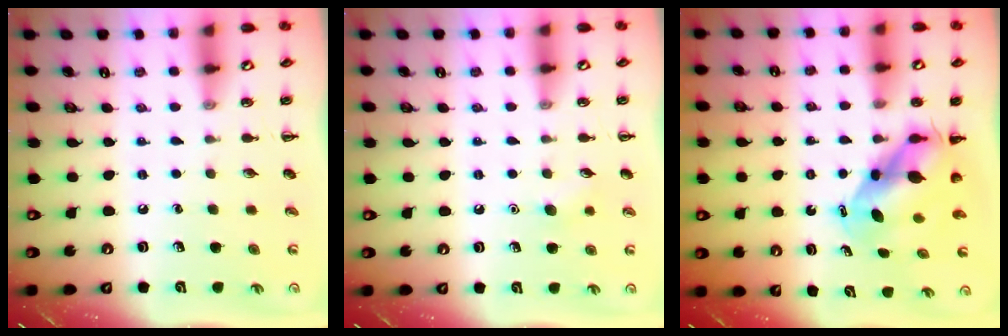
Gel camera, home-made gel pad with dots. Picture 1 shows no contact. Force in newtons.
{"total": 6.3, "press": 6.0, "slide": 1.9}
{"total": 6.6, "press": 6.3, "slide": 1.8}